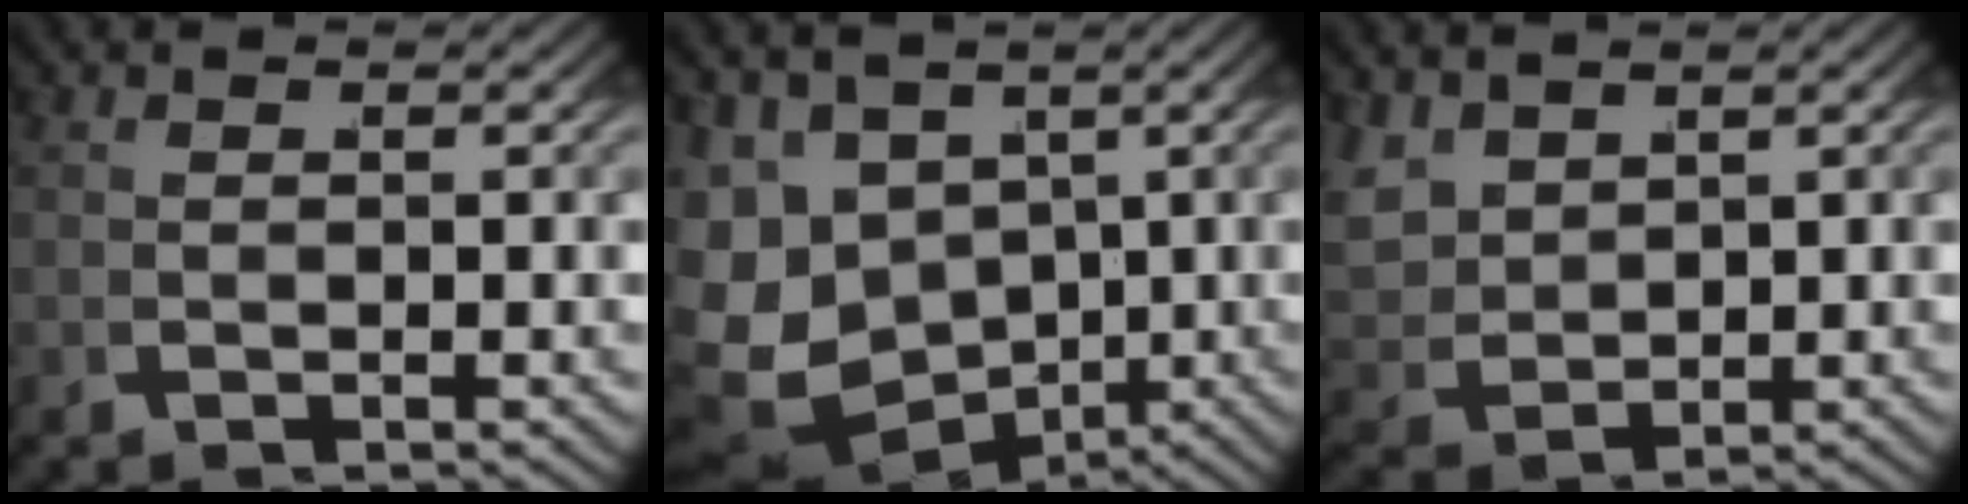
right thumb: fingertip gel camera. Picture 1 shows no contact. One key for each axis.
{"total": 12.5, "fx": -2.1, "fy": 10.2, "fz": 7.0, "tx": -0.167, "ty": -0.068, "tz": -0.009}
{"total": 4.7, "fx": 1.4, "fy": 3.4, "fz": 2.8, "tx": -0.080, "ty": -0.015, "tz": 0.041}